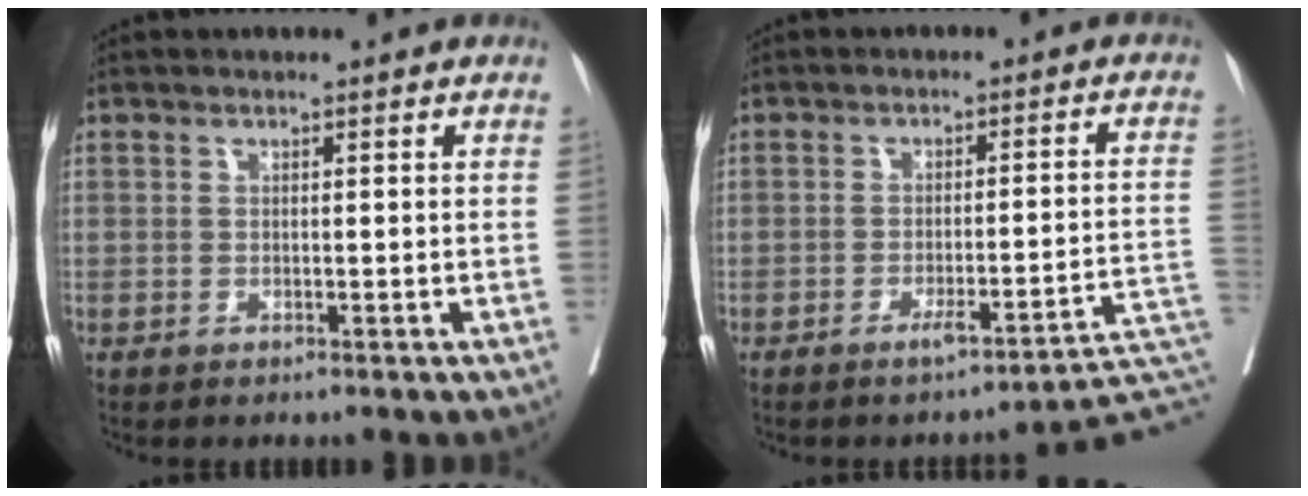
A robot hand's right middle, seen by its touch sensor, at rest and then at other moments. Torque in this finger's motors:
{"motor_torque": [0.98, -1.16, -0.02, 0.00]}